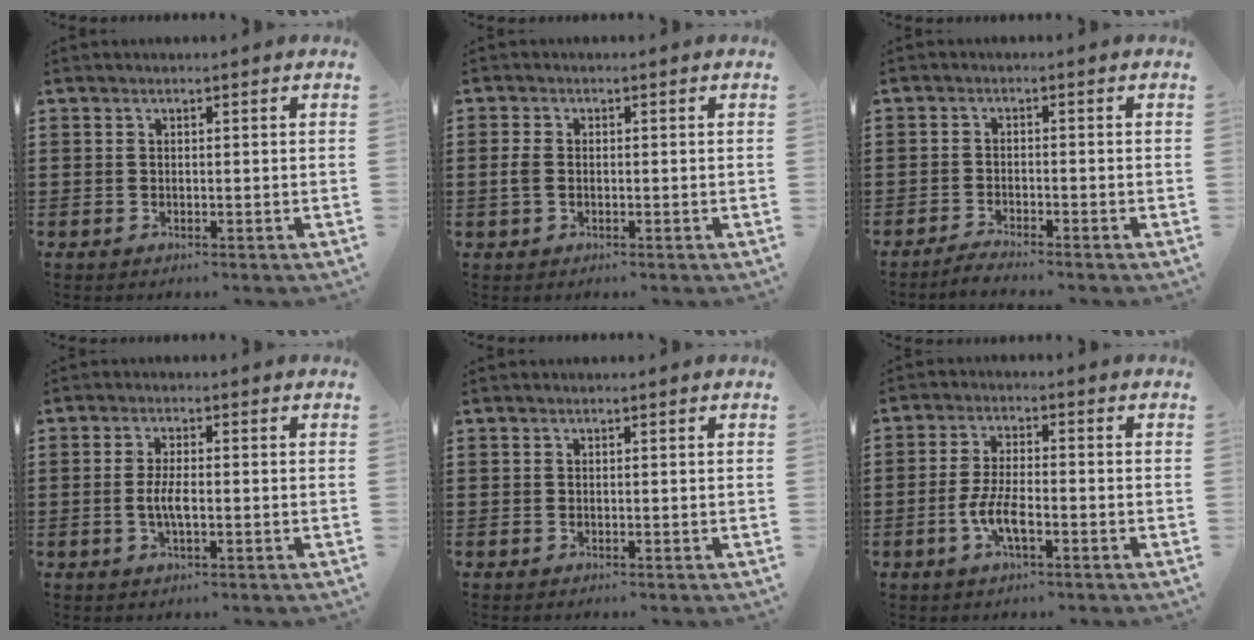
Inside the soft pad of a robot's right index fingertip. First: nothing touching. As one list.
[{"total": 2.2, "force": [-0.2, 1.4, 1.7], "torque": [-0.051, -0.001, -0.009]}, {"total": 1.7, "force": [-1.6, -0.3, 0.2], "torque": [-0.007, 0.002, -0.032]}, {"total": 3.6, "force": [-0.6, 1.0, 3.4], "torque": [-0.074, -0.003, -0.017]}, {"total": 0.0}, {"total": 5.3, "force": [-2.1, 1.3, 4.7], "torque": [-0.112, -0.010, -0.045]}]